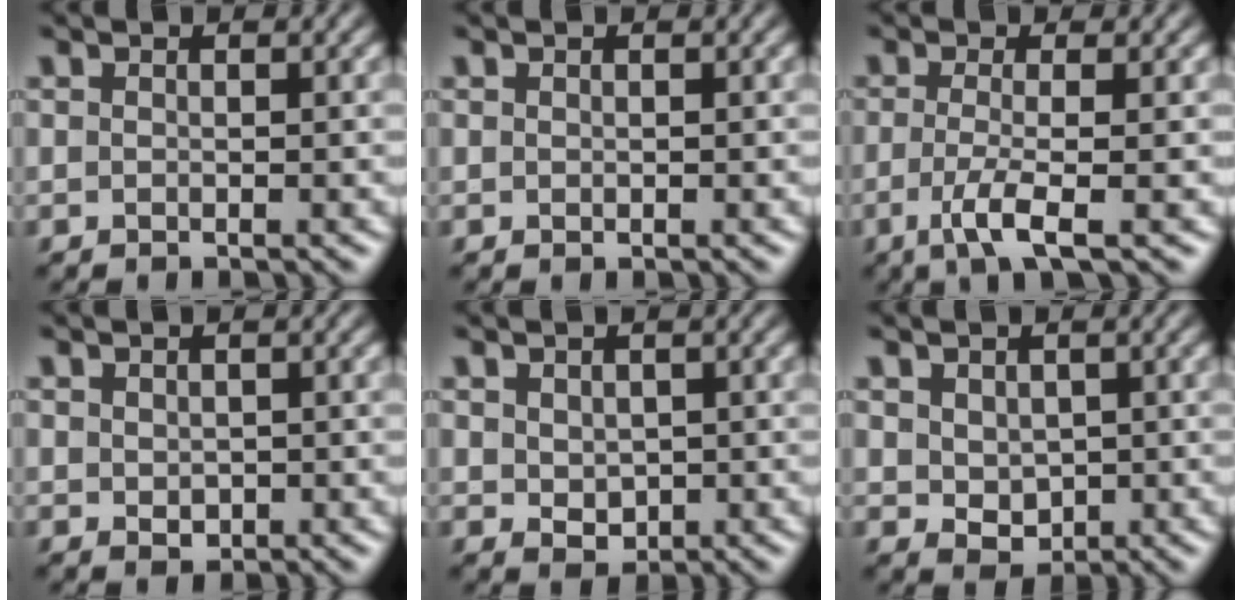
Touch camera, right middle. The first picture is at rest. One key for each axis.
{"total": 0.0}
{"total": 3.5, "fx": -1.2, "fy": 0.8, "fz": 3.2, "tx": -0.063, "ty": -0.007, "tz": -0.028}
{"total": 1.1, "fx": 0.1, "fy": 0.8, "fz": 0.6, "tx": -0.010, "ty": -0.004, "tz": 0.006}
{"total": 1.8, "fx": 0.2, "fy": 1.4, "fz": 1.1, "tx": -0.020, "ty": -0.004, "tz": 0.010}
{"total": 2.2, "fx": 0.3, "fy": 1.8, "fz": 1.3, "tx": -0.026, "ty": -0.006, "tz": 0.010}